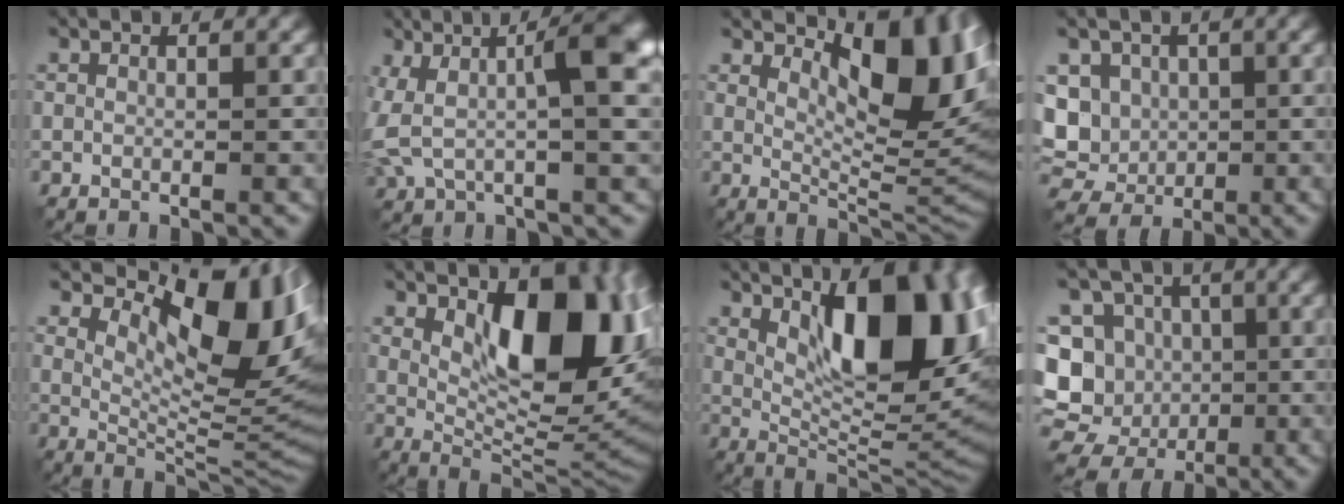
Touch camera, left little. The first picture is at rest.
{"total": 7.7, "force": [1.1, 2.2, 7.3], "torque": [-0.140, 0.011, 0.015]}
{"total": 9.6, "force": [3.8, 4.1, 7.8], "torque": [-0.111, -0.009, 0.063]}
{"total": 6.0, "force": [0.5, 5.3, 2.8], "torque": [-0.057, 0.004, -0.009]}
{"total": 12.1, "force": [4.9, 5.0, 9.8], "torque": [-0.145, -0.002, 0.087]}
{"total": 12.2, "force": [3.2, 5.7, 10.3], "torque": [-0.134, 0.001, 0.052]}
{"total": 14.0, "force": [4.2, 5.5, 12.2], "torque": [-0.160, 0.002, 0.066]}
{"total": 12.8, "force": [-1.6, 11.9, 4.5], "torque": [-0.109, 0.020, -0.048]}